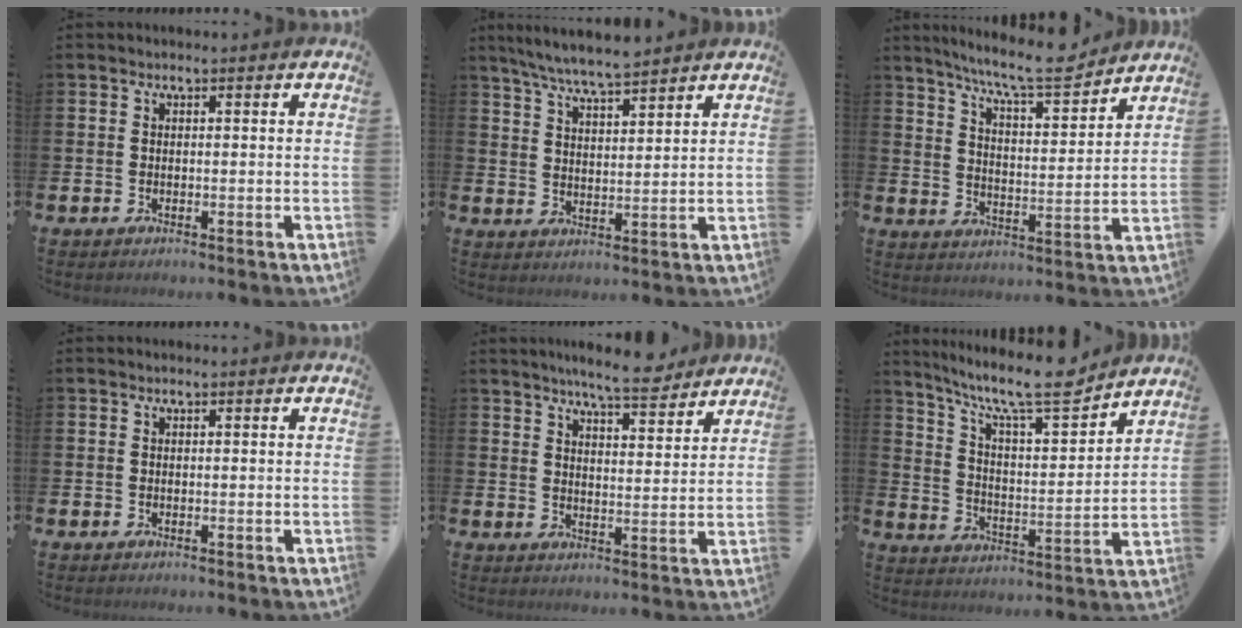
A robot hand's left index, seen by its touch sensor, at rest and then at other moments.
{"total": 6.4, "force": [6.1, 0.4, 2.0], "torque": [-0.062, -0.024, 0.110]}
{"total": 9.1, "force": [8.3, 0.9, 3.7], "torque": [-0.086, -0.050, 0.144]}
{"total": 0.0}
{"total": 7.0, "force": [6.6, 0.7, 2.2], "torque": [-0.040, -0.035, 0.115]}
{"total": 11.9, "force": [9.9, 2.3, 6.1], "torque": [-0.132, -0.065, 0.166]}